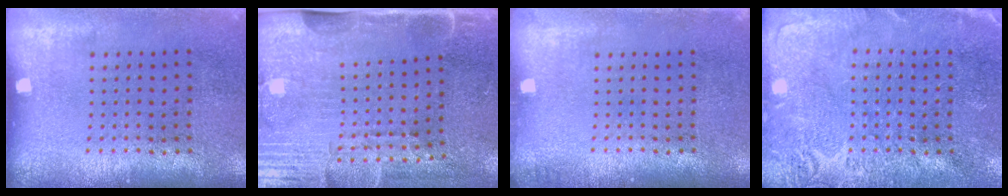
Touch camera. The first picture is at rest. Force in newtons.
{"total": 4.5, "press": 3.7, "slide": 2.5}
{"total": 0.8, "press": 0.8, "slide": 0.0}
{"total": 2.7, "press": 2.7, "slide": 0.4}